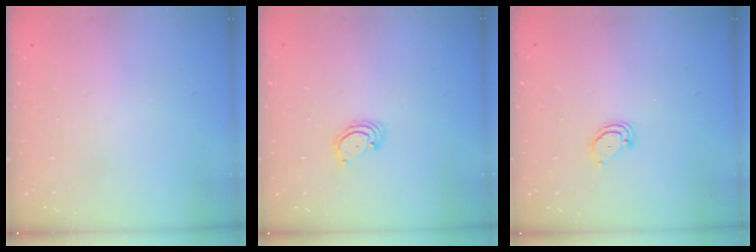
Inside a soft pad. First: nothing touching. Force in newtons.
{"total": 2.8, "press": 2.8, "slide": 0.2}
{"total": 2.6, "press": 2.6, "slide": 0.2}